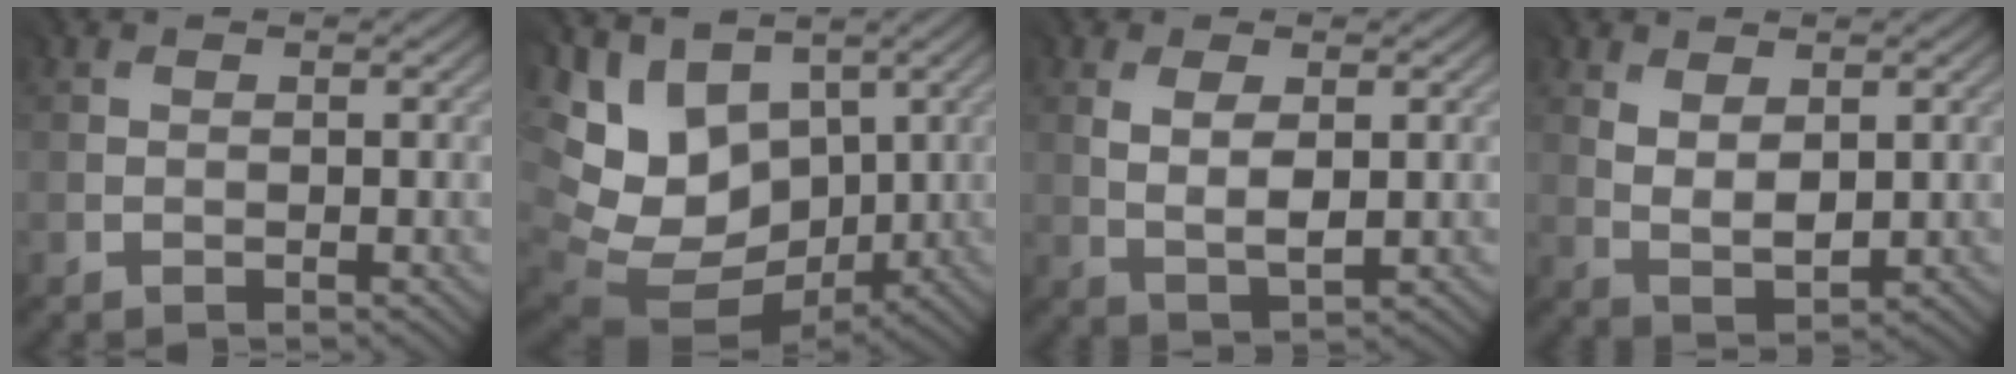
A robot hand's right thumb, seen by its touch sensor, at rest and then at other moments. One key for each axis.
{"total": 13.9, "fx": 3.3, "fy": 10.4, "fz": 8.6, "tx": -0.223, "ty": -0.008, "tz": 0.084}
{"total": 3.5, "fx": 0.9, "fy": 1.5, "fz": 3.0, "tx": -0.063, "ty": -0.005, "tz": 0.024}
{"total": 4.0, "fx": 1.7, "fy": 2.0, "fz": 3.0, "tx": -0.065, "ty": -0.006, "tz": 0.040}